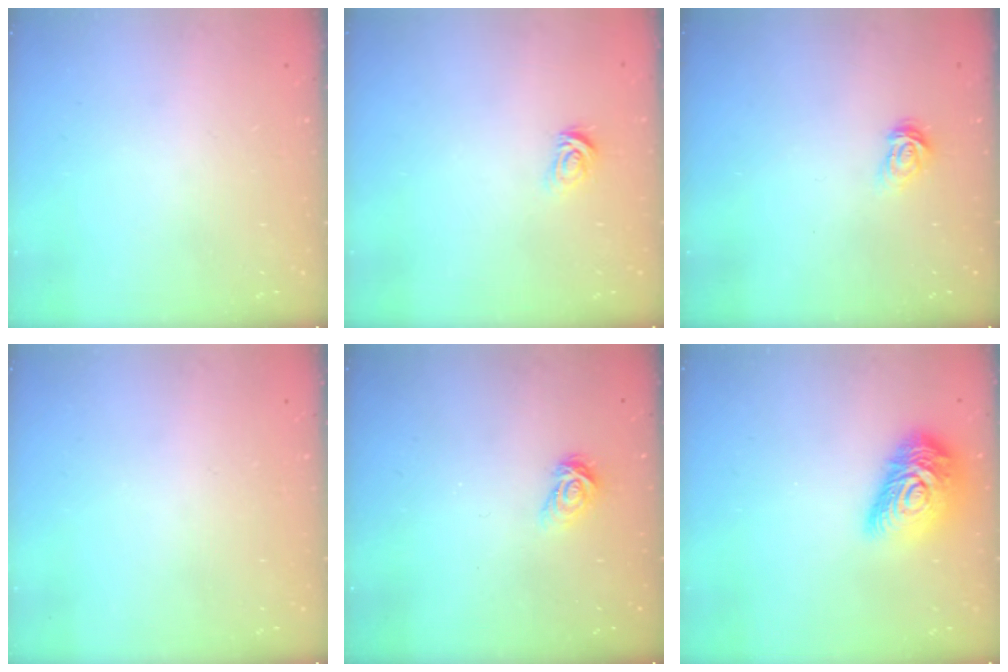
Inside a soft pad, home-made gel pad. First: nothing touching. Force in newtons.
{"total": 2.6, "press": 2.6, "slide": 0.3}
{"total": 3.9, "press": 3.8, "slide": 0.5}
{"total": 0.0}
{"total": 3.8, "press": 3.8, "slide": 0.4}
{"total": 16.1, "press": 16.1, "slide": 0.9}